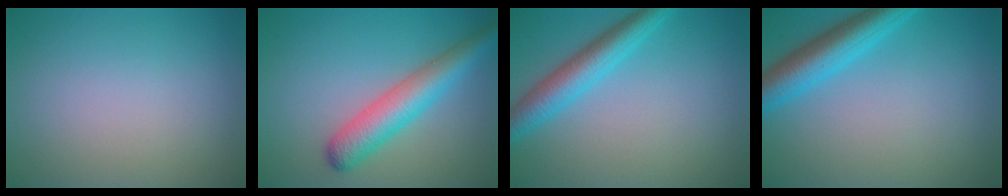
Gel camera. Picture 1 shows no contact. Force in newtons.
{"total": 5.1, "press": 5.1, "slide": 0.2}
{"total": 4.2, "press": 4.2, "slide": 0.1}
{"total": 5.0, "press": 4.9, "slide": 0.3}